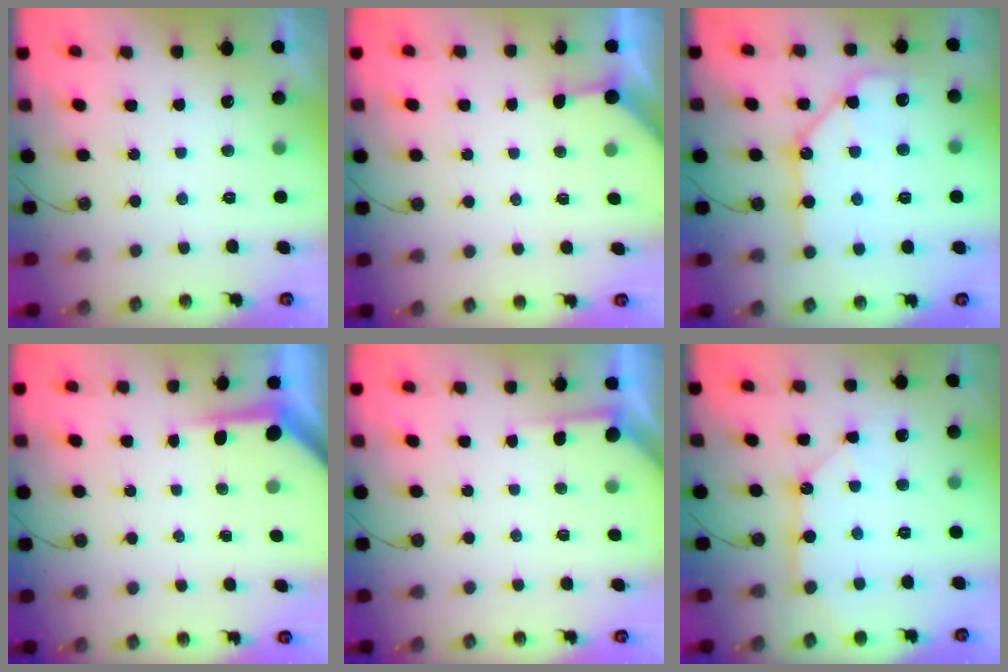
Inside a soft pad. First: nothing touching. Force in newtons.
{"total": 2.4, "press": 2.3, "slide": 0.3}
{"total": 14.0, "press": 14.0, "slide": 1.5}
{"total": 4.0, "press": 4.0, "slide": 0.3}
{"total": 2.3, "press": 2.3, "slide": 0.3}
{"total": 11.7, "press": 11.7, "slide": 1.0}